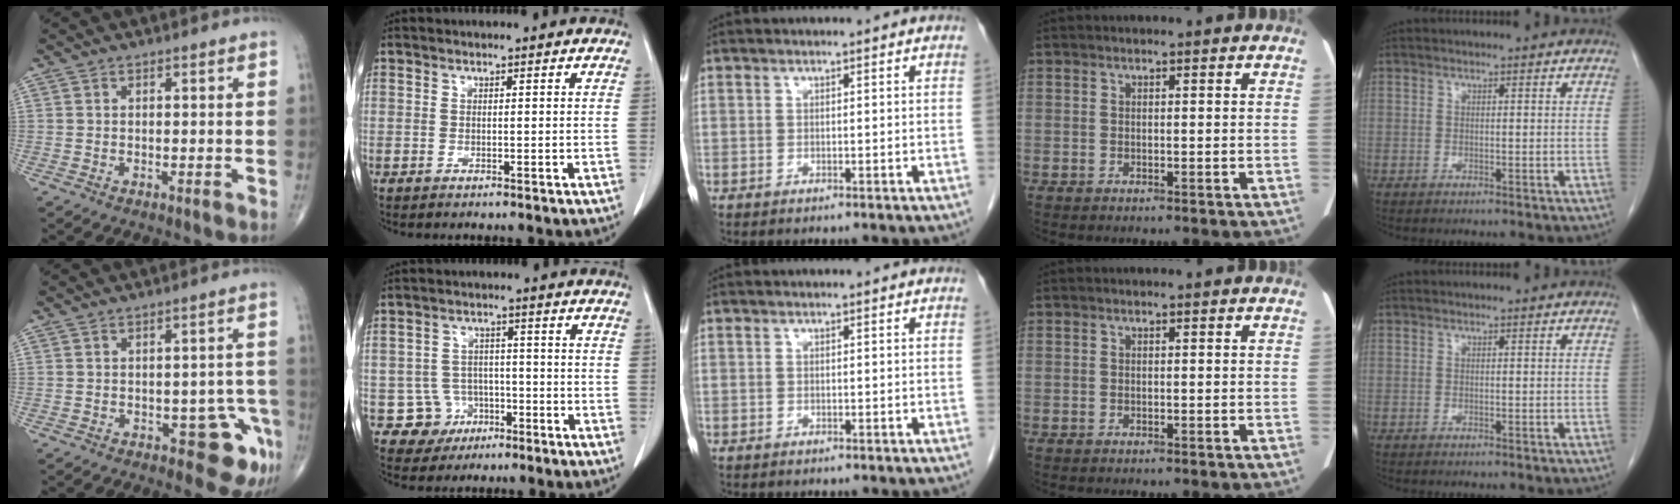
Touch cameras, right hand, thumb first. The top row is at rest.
{"thumb": {"total": 7.3, "force": [-3.2, 3.7, 5.4], "torque": [-0.028, 0.016, -0.035]}, "index": {"total": 5.7, "force": [-2.3, 5.3, -0.2], "torque": [0.012, 0.014, -0.031]}}